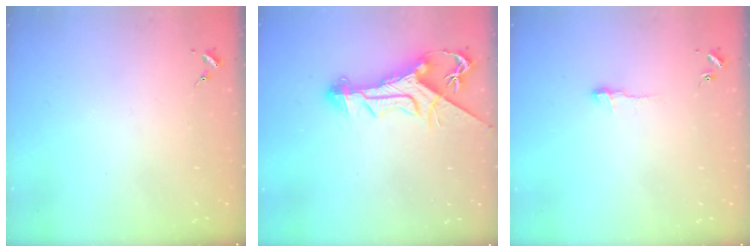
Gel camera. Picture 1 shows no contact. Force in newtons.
{"total": 12.5, "press": 12.4, "slide": 1.3}
{"total": 4.3, "press": 4.3, "slide": 0.5}